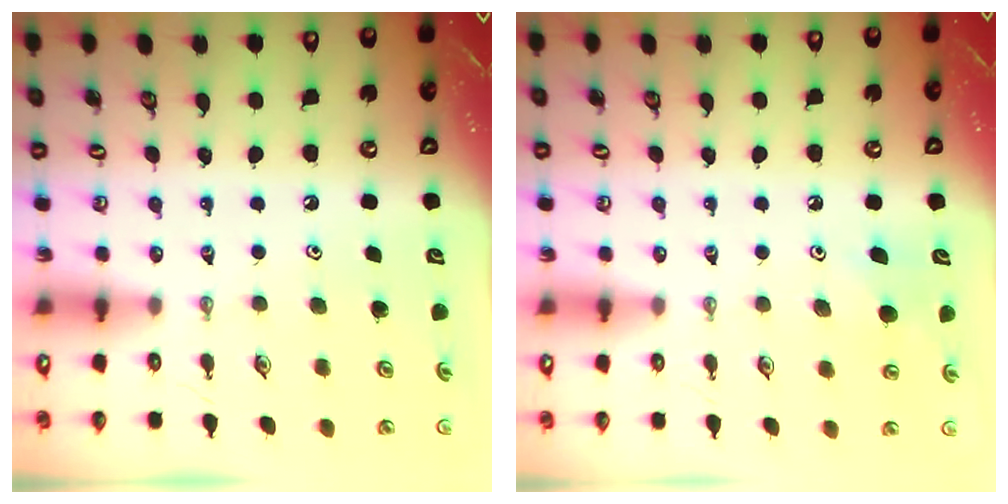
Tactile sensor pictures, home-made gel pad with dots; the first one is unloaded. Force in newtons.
{"total": 7.2, "press": 7.2, "slide": 0.8}